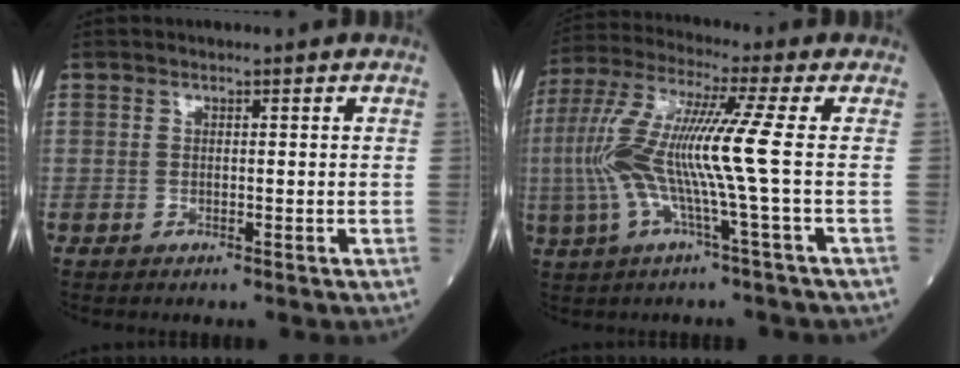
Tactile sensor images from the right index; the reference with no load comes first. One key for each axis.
{"total": 12.7, "fx": -1.1, "fy": -1.1, "fz": 12.6, "tx": -0.271, "ty": 0.010, "tz": -0.032}